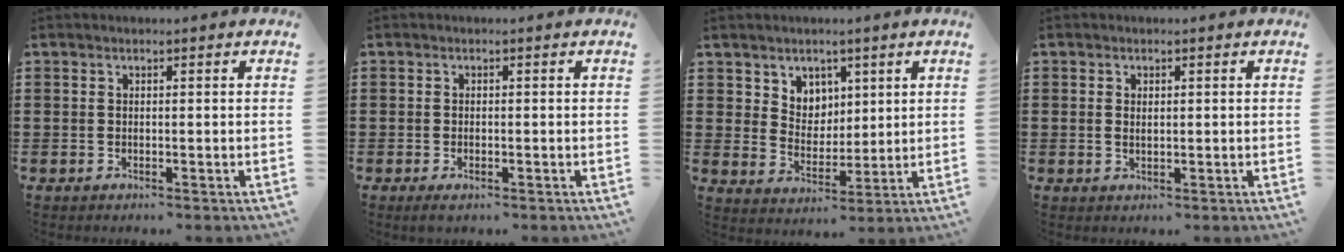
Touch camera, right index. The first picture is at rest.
{"total": 0.8, "force": [-0.5, 0.3, 0.6], "torque": [-0.011, -0.003, -0.009]}
{"total": 5.1, "force": [3.2, 4.0, 0.0], "torque": [-0.028, 0.003, 0.060]}
{"total": 0.9, "force": [0.3, 0.5, 0.7], "torque": [-0.015, 0.004, 0.004]}